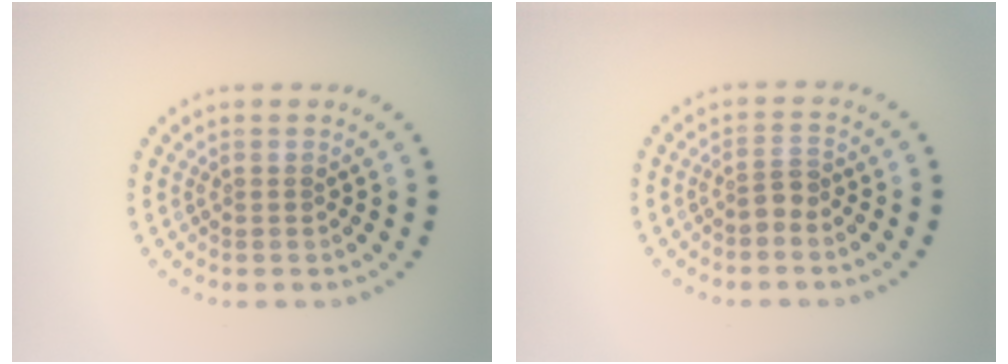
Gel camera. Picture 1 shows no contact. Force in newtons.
{"total": 1.7, "press": 1.4, "slide": 1.0}